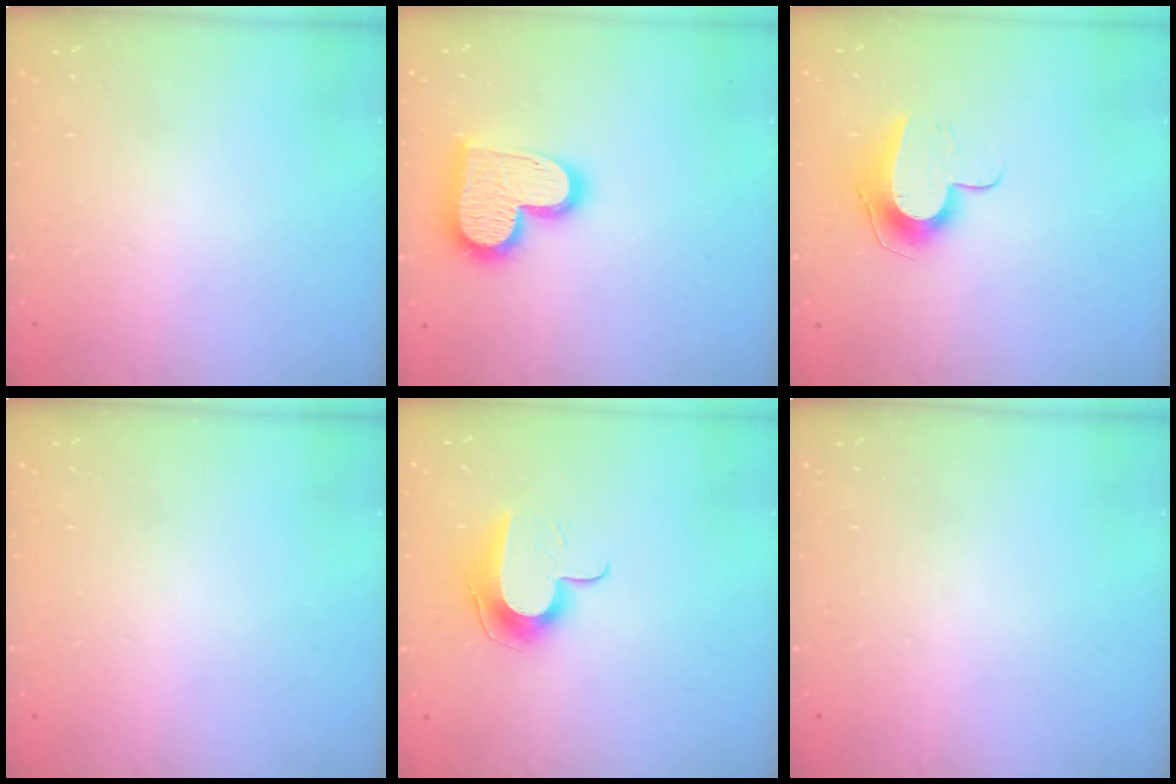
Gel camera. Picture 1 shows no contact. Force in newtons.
{"total": 16.6, "press": 16.5, "slide": 1.2}
{"total": 9.7, "press": 9.7, "slide": 1.0}
{"total": 0.0}
{"total": 10.2, "press": 10.2, "slide": 0.2}
{"total": 0.0}